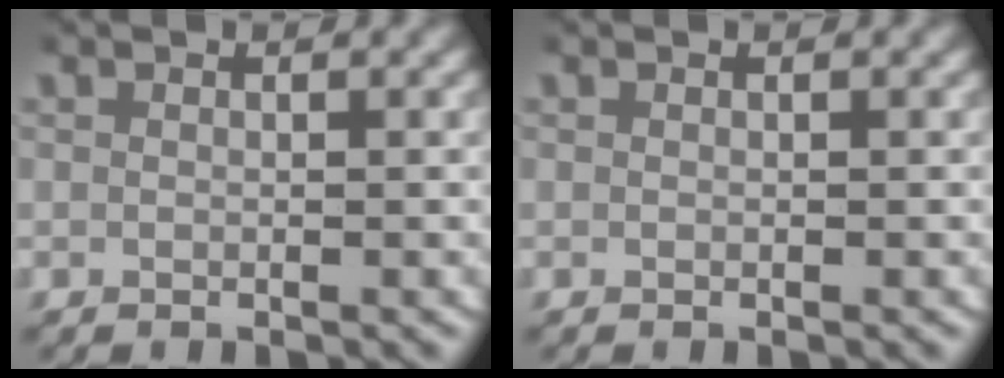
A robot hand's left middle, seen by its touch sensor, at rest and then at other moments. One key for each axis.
{"total": 0.0}